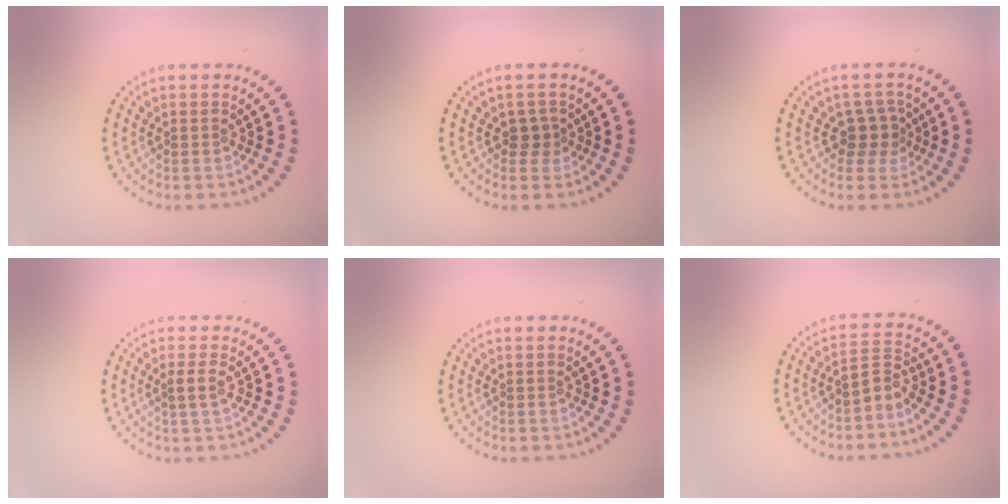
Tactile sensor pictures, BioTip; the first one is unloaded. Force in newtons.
{"total": 1.3, "press": 1.1, "slide": 0.8}
{"total": 2.5, "press": 1.9, "slide": 1.5}
{"total": 1.2, "press": 0.9, "slide": 0.7}
{"total": 0.0}
{"total": 2.2, "press": 1.5, "slide": 1.6}